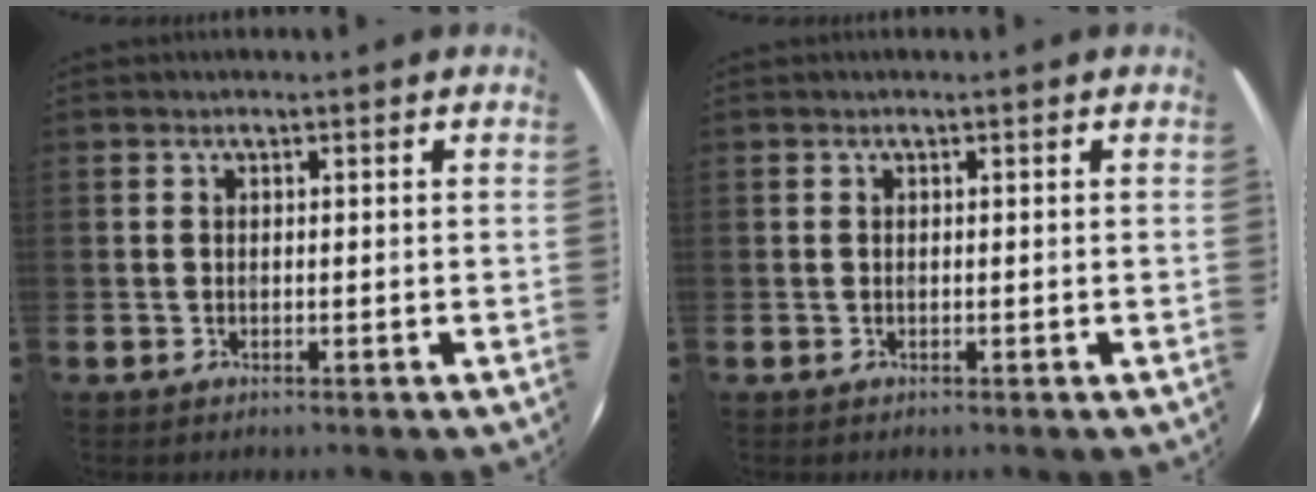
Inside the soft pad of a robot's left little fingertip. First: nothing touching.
{"total": 0.0}